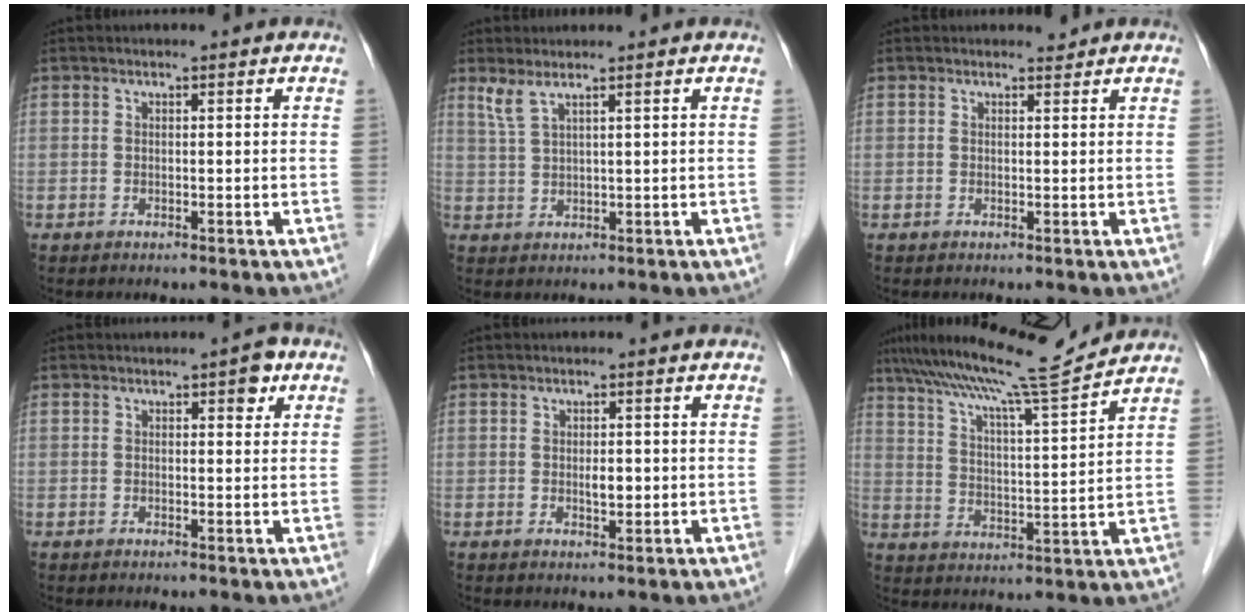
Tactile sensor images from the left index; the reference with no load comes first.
{"total": 2.7, "force": [2.0, 0.1, 1.9], "torque": [-0.054, 0.004, 0.048]}
{"total": 0.8, "force": [0.8, 0.1, -0.1], "torque": [-0.008, -0.007, 0.010]}
{"total": 2.3, "force": [1.2, 1.0, 1.8], "torque": [-0.018, 0.004, 0.012]}
{"total": 1.8, "force": [-0.3, 0.7, 1.6], "torque": [-0.028, -0.004, -0.003]}
{"total": 13.6, "force": [12.2, -1.5, 5.8], "torque": [-0.106, -0.005, 0.195]}